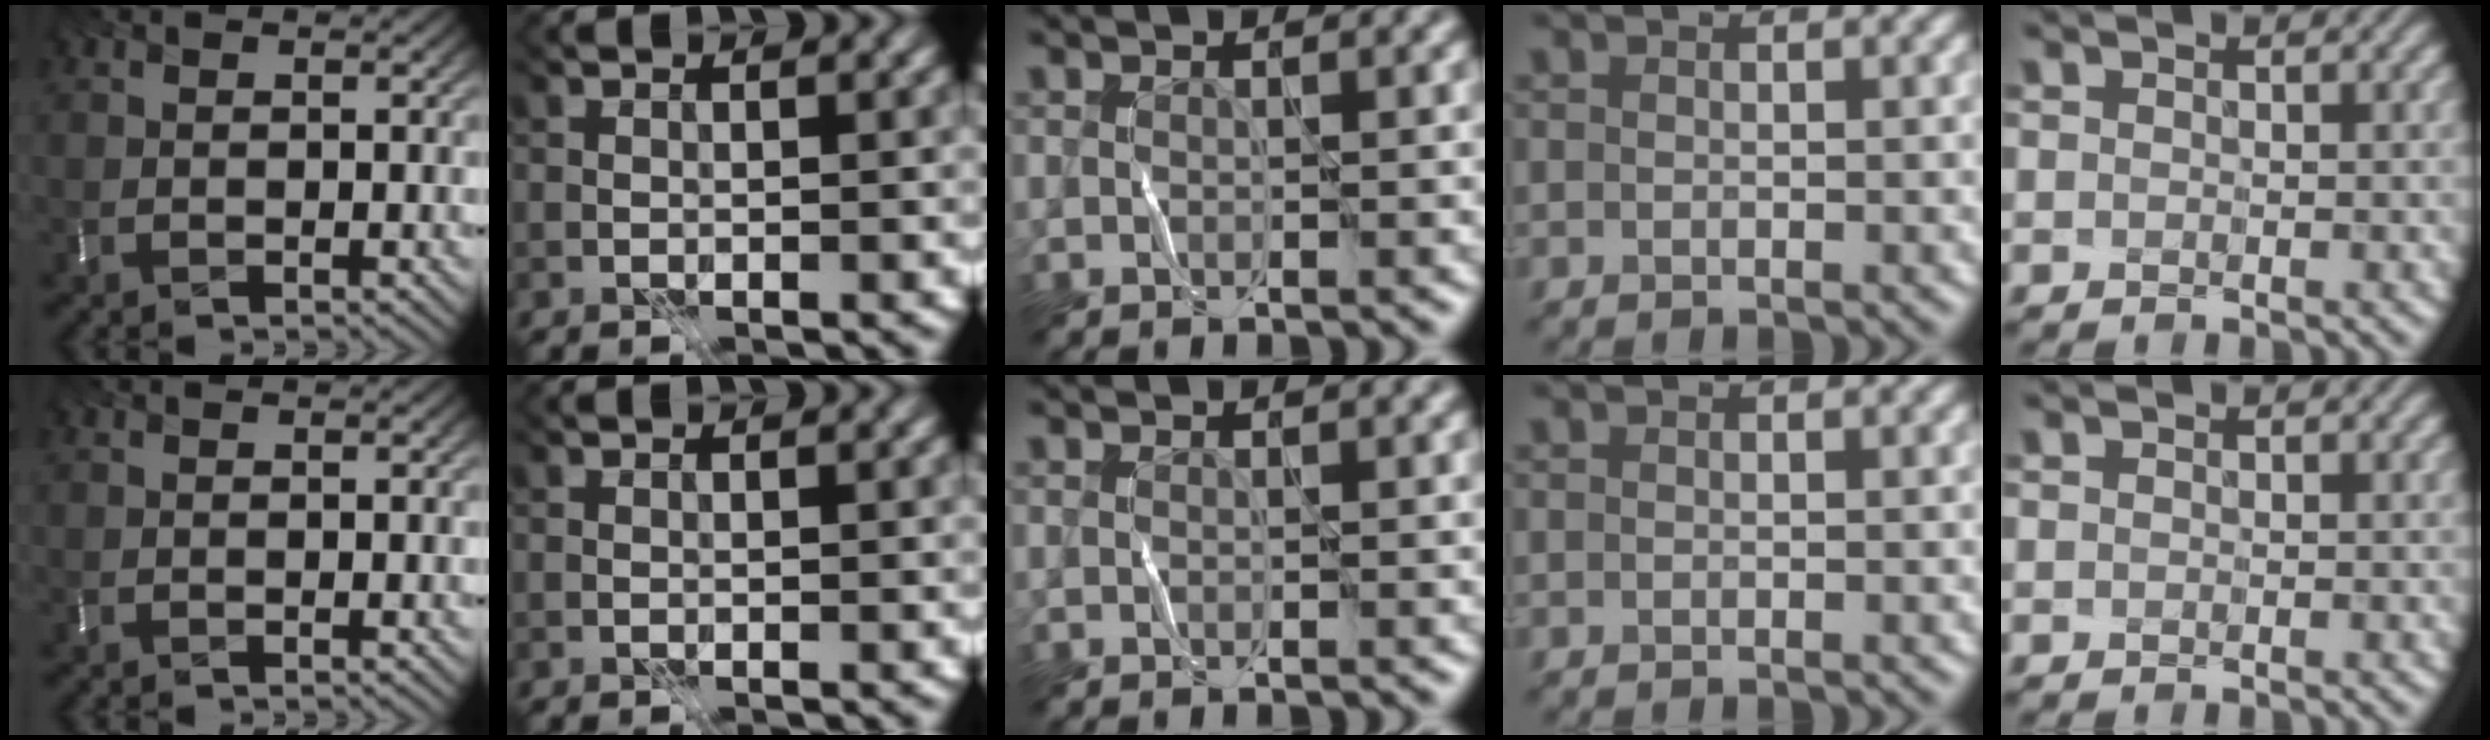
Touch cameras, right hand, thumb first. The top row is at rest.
{}